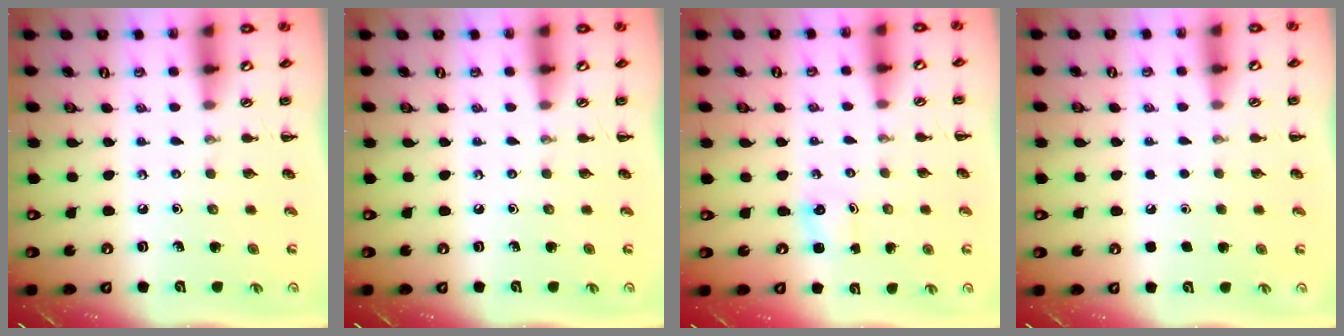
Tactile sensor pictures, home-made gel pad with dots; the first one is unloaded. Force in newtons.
{"total": 0.0}
{"total": 0.9, "press": 0.8, "slide": 0.2}
{"total": 1.8, "press": 1.8, "slide": 0.1}